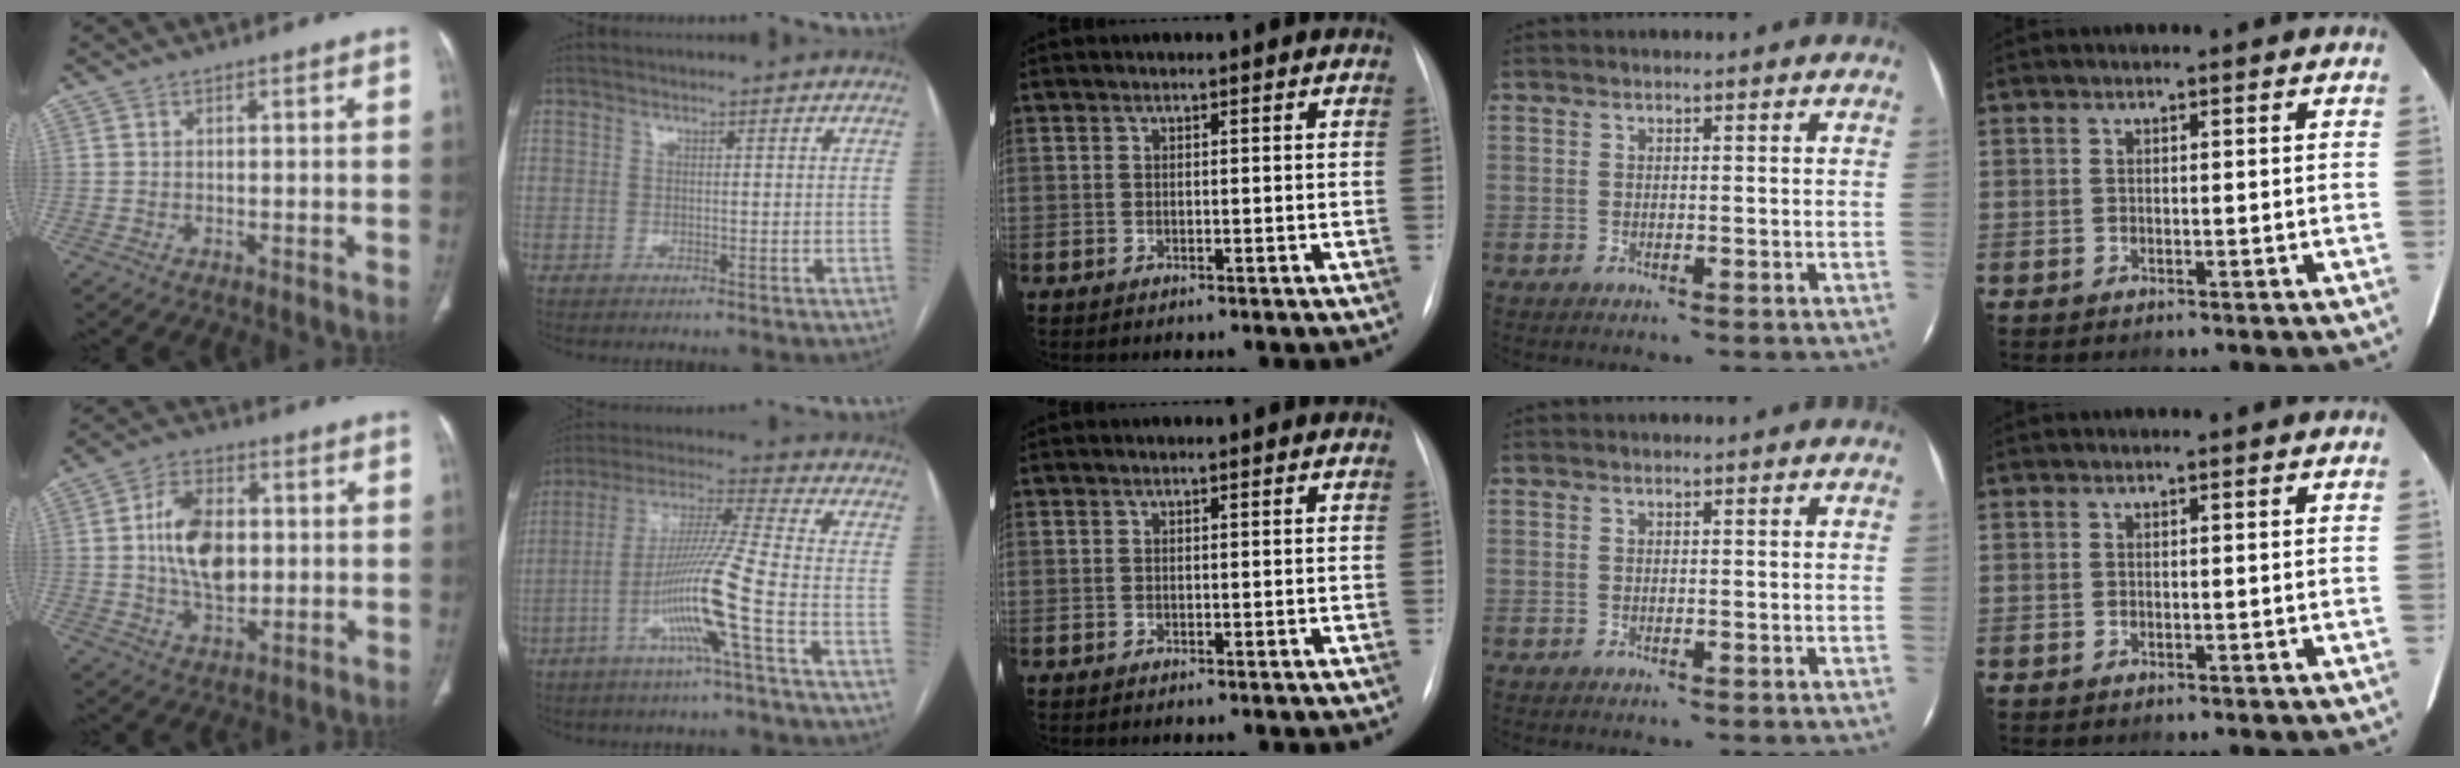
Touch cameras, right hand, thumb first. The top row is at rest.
{"thumb": {"total": 12.5, "force": [0.9, 7.8, 9.7], "torque": [-0.152, 0.003, 0.019]}, "index": {"total": 12.7, "force": [-4.6, -1.6, 11.8], "torque": [-0.228, -0.002, -0.094]}}